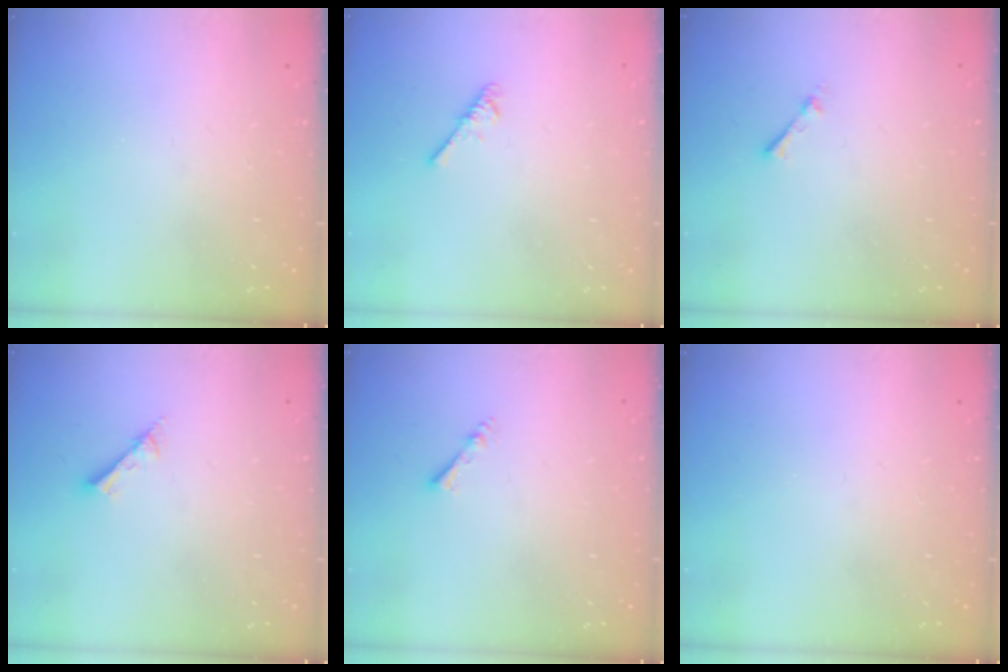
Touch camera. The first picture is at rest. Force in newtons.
{"total": 2.6, "press": 2.5, "slide": 0.5}
{"total": 1.7, "press": 1.7, "slide": 0.2}
{"total": 2.6, "press": 2.6, "slide": 0.1}
{"total": 2.2, "press": 2.1, "slide": 0.4}
{"total": 0.0}